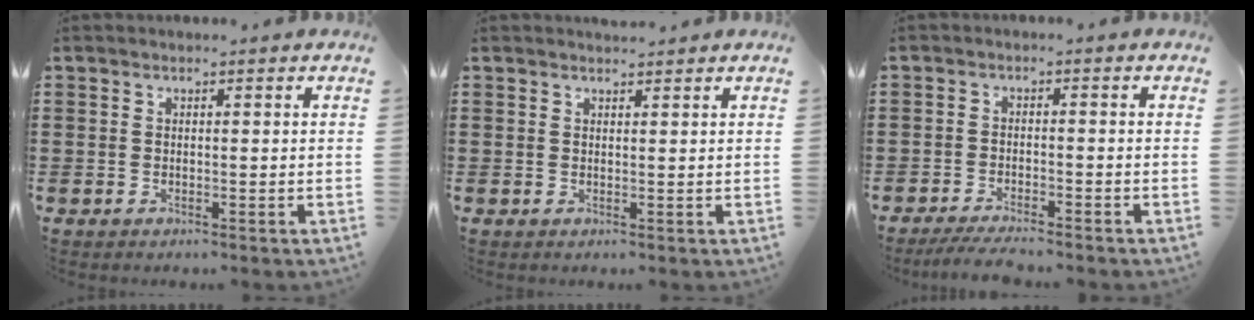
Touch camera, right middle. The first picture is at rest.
{"total": 1.2, "force": [1.2, 0.3, -0.1], "torque": [0.005, -0.004, 0.021]}
{"total": 3.3, "force": [-3.0, 0.1, 1.3], "torque": [-0.029, -0.005, -0.061]}